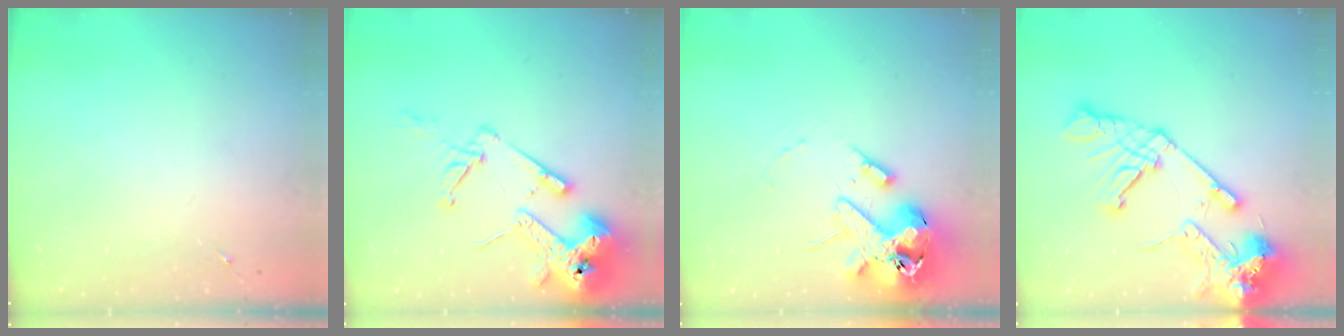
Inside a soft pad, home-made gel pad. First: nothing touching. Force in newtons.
{"total": 17.2, "press": 17.1, "slide": 2.1}
{"total": 15.6, "press": 15.4, "slide": 2.4}
{"total": 20.8, "press": 20.7, "slide": 2.5}